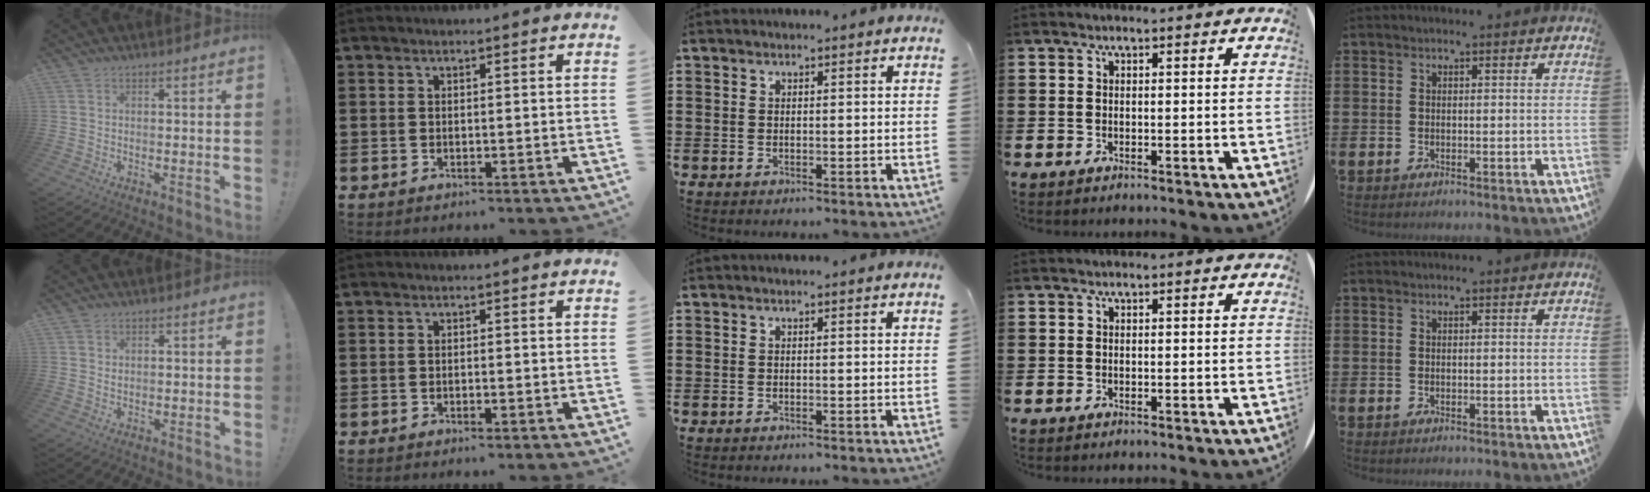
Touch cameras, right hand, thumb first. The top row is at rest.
{"thumb": {"total": 1.0, "force": [0.6, 0.7, -0.3], "torque": [0.004, 0.001, 0.012]}, "index": {"total": 0.7, "force": [-0.6, 0.1, 0.3], "torque": [-0.009, -0.005, -0.011]}}